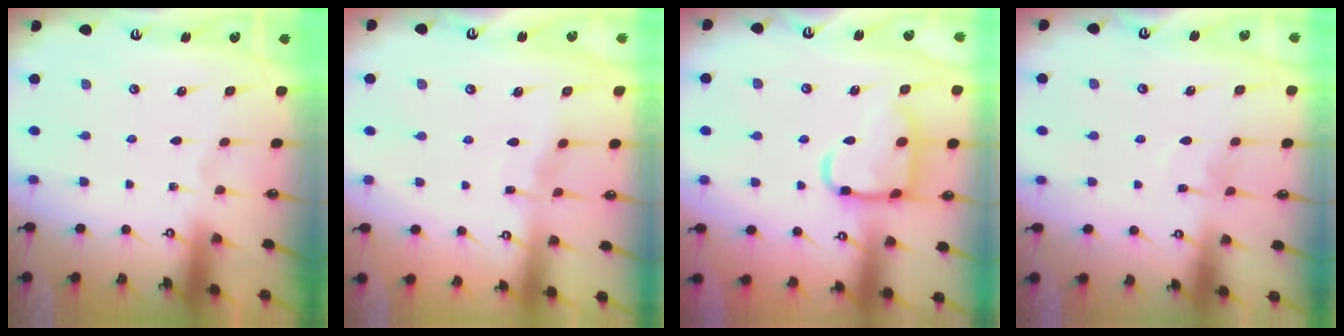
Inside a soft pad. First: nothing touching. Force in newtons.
{"total": 3.9, "press": 3.9, "slide": 0.4}
{"total": 15.5, "press": 15.4, "slide": 1.3}
{"total": 8.1, "press": 8.1, "slide": 0.6}